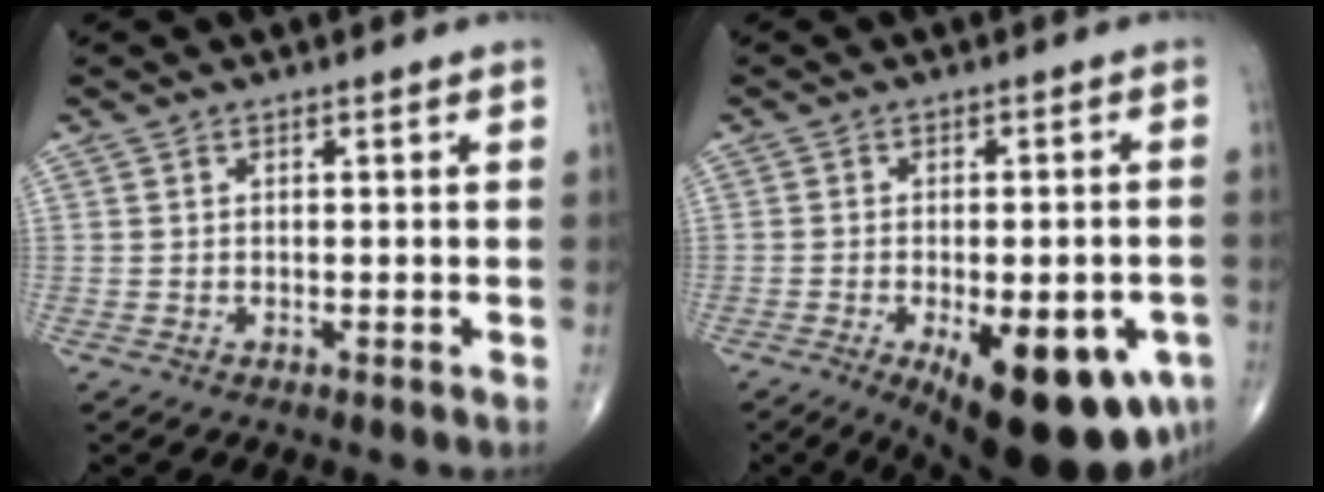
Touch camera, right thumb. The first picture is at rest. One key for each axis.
{"total": 19.8, "fx": -8.0, "fy": 7.7, "fz": 16.3, "tx": -0.172, "ty": -0.002, "tz": -0.096}